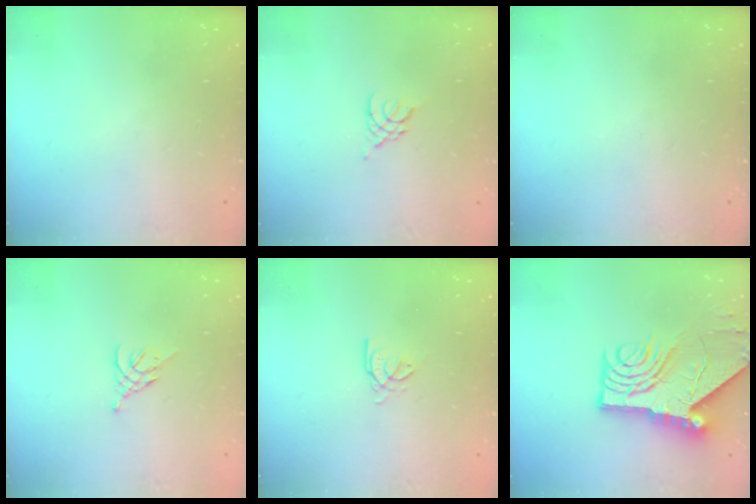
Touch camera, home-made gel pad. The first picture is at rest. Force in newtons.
{"total": 2.9, "press": 2.8, "slide": 0.6}
{"total": 0.0}
{"total": 4.7, "press": 4.6, "slide": 0.7}
{"total": 2.7, "press": 2.7, "slide": 0.4}
{"total": 15.2, "press": 15.1, "slide": 1.6}